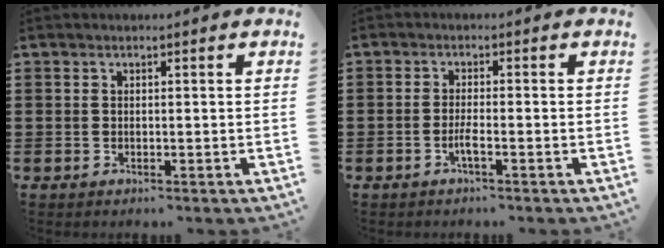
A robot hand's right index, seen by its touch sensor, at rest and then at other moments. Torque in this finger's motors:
{"motor_torque": [2.14, 0.00, 0.02, -0.09]}